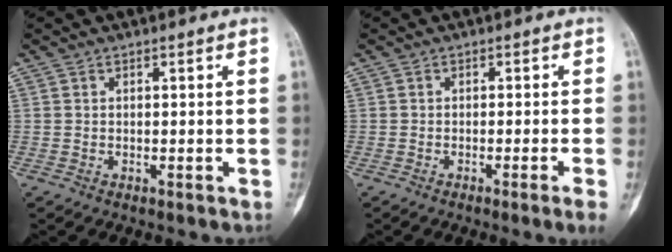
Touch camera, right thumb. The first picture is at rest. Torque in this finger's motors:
{"motor_torque": [-0.55, -0.35, -0.11, -0.06, 0.01]}